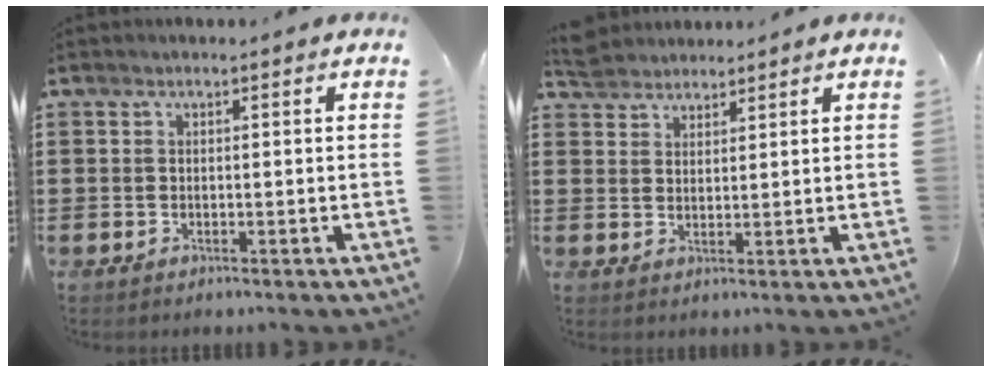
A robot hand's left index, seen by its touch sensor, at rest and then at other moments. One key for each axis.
{"total": 4.0, "fx": 3.7, "fy": 1.4, "fz": 0.3, "tx": -0.023, "ty": -0.004, "tz": 0.072}